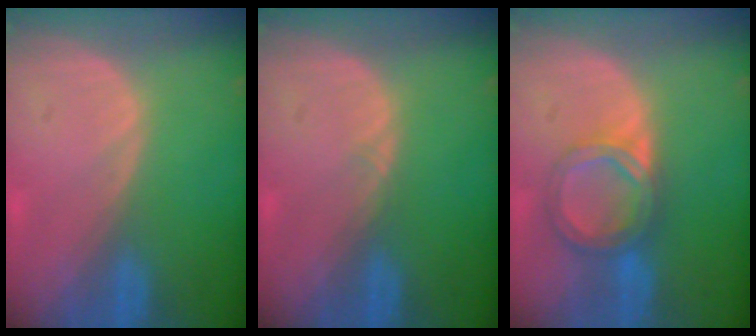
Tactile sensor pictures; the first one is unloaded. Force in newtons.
{"total": 0.5, "press": 0.5, "slide": 0.1}
{"total": 6.4, "press": 5.6, "slide": 3.1}